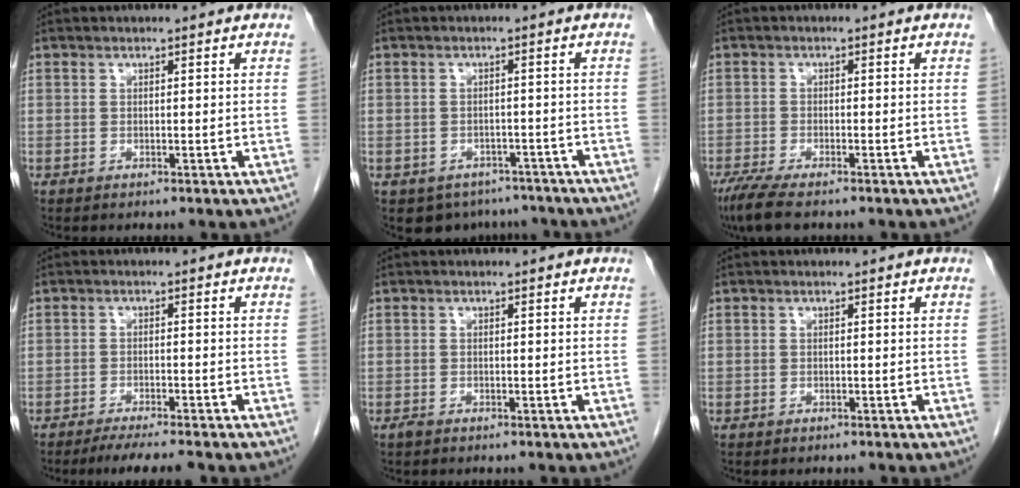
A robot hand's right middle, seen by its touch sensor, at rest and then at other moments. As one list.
[{"total": 6.3, "force": [-5.0, 3.9, 0.6], "torque": [0.001, 0.008, -0.061]}, {"total": 5.9, "force": [-4.5, 1.0, 3.7], "torque": [-0.069, -0.016, -0.075]}, {"total": 5.6, "force": [-4.7, -0.2, 3.0], "torque": [-0.043, -0.015, -0.073]}, {"total": 0.5, "force": [-0.4, 0.2, 0.3], "torque": [-0.009, -0.001, -0.007]}, {"total": 0.0}]